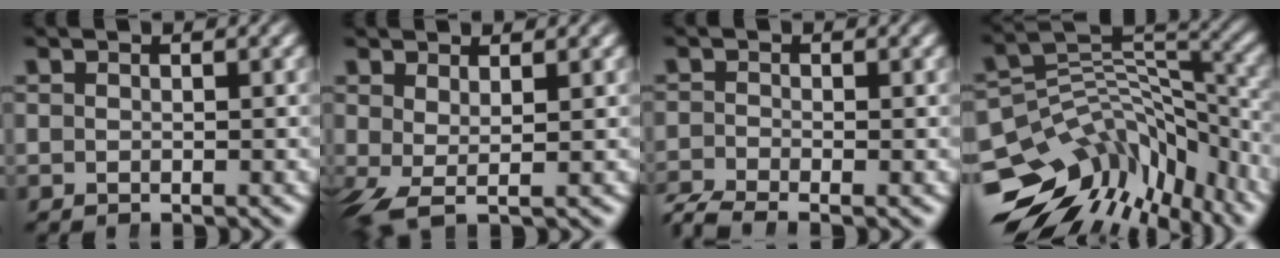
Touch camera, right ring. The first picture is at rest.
{"total": 2.4, "force": [-0.7, 0.9, 2.1], "torque": [-0.061, -0.027, 0.006]}
{"total": 3.4, "force": [-2.9, 1.3, 1.2], "torque": [-0.017, -0.012, -0.045]}
{"total": 14.3, "force": [-5.7, 10.0, 8.5], "torque": [-0.145, -0.041, -0.085]}